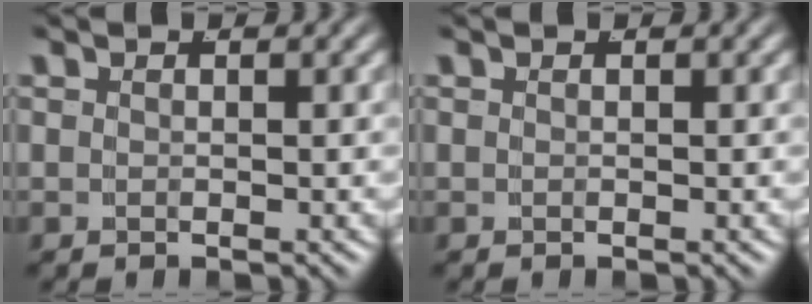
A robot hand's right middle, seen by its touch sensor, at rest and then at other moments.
{"total": 0.0}